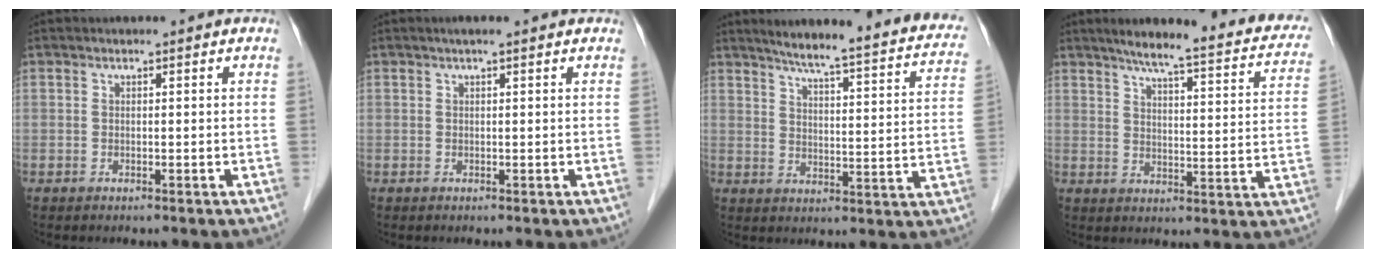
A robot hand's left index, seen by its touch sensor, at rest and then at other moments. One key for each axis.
{"total": 2.2, "fx": 1.7, "fy": 0.1, "fz": 1.4, "tx": -0.018, "ty": 0.022, "tz": 0.022}
{"total": 22.1, "fx": 18.8, "fy": 2.3, "fz": 11.4, "tx": -0.153, "ty": -0.022, "tz": 0.225}
{"total": 19.8, "fx": 16.2, "fy": 2.9, "fz": 10.9, "tx": -0.140, "ty": -0.002, "tz": 0.195}